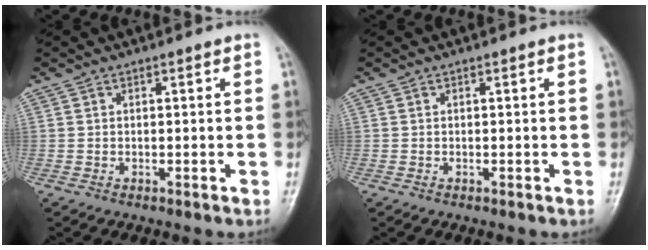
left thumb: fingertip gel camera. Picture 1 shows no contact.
{"total": 0.0}